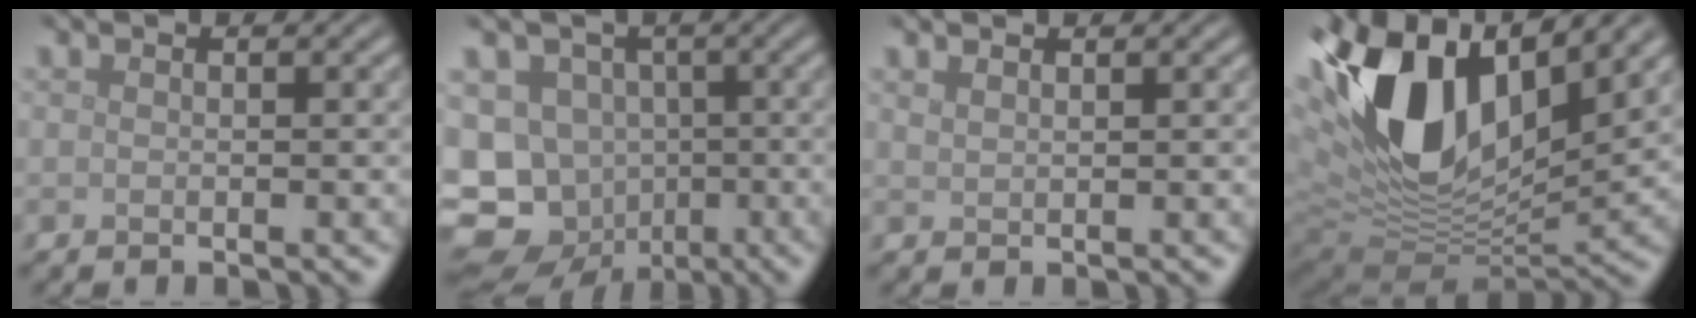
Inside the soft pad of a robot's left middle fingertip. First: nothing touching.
{"total": 14.8, "force": [-5.8, 12.5, 5.4], "torque": [-0.116, -0.035, -0.106]}
{"total": 1.0, "force": [0.9, 0.1, 0.3], "torque": [-0.004, -0.001, 0.017]}
{"total": 15.2, "force": [5.0, 8.4, 11.6], "torque": [-0.240, 0.008, 0.091]}